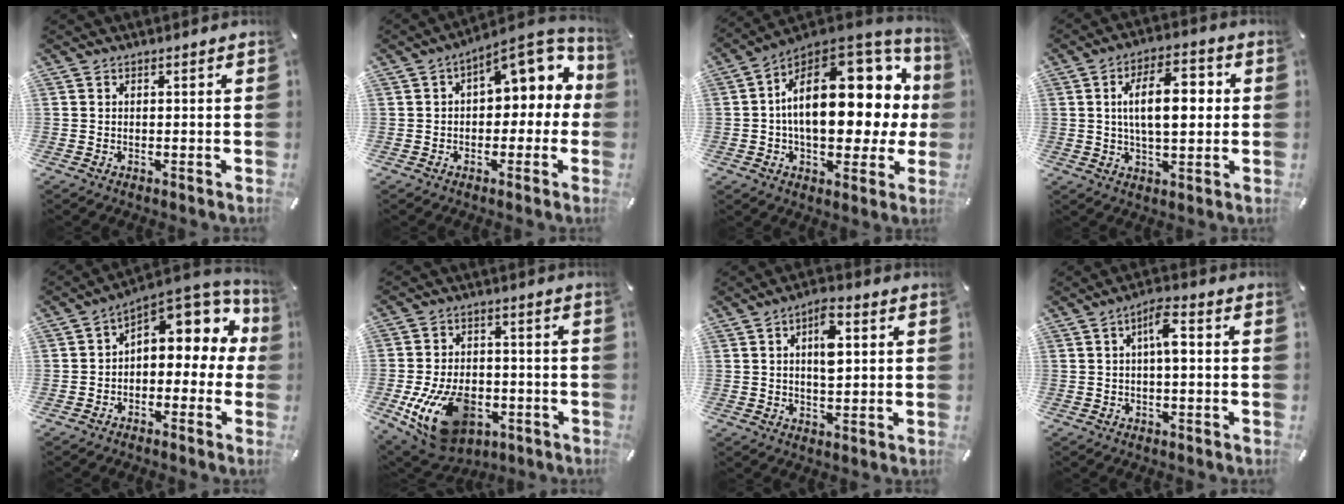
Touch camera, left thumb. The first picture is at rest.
{"total": 11.1, "force": [4.0, 6.3, 8.2], "torque": [-0.095, -0.030, 0.066]}
{"total": 26.1, "force": [4.9, 14.1, 21.4], "torque": [-0.330, -0.034, 0.092]}
{"total": 12.8, "force": [1.9, 6.5, 10.9], "torque": [-0.179, 0.001, 0.023]}
{"total": 9.4, "force": [4.5, 5.8, 5.8], "torque": [-0.078, -0.041, 0.080]}
{"total": 17.5, "force": [-6.3, 11.1, 12.0], "torque": [-0.219, 0.029, -0.095]}
{"total": 7.6, "force": [1.8, 3.6, 6.4], "torque": [-0.098, -0.001, 0.023]}
{"total": 5.9, "force": [0.3, 2.1, 5.6], "torque": [-0.099, 0.015, 0.001]}